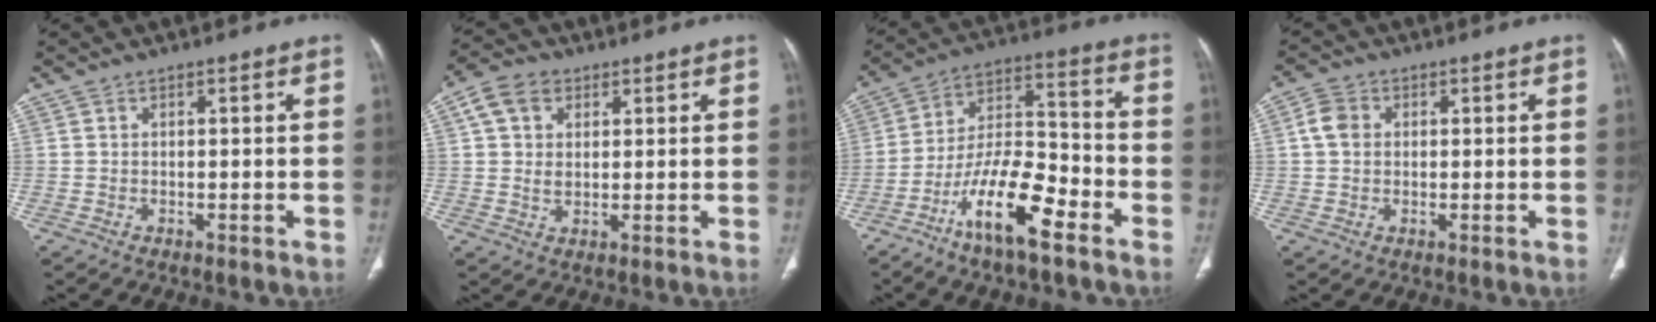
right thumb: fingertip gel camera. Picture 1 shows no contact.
{"total": 7.1, "force": [2.6, 5.2, 4.2], "torque": [-0.066, 0.002, 0.044]}
{"total": 15.2, "force": [-8.6, 4.6, 11.6], "torque": [-0.211, 0.063, -0.156]}
{"total": 4.0, "force": [0.6, 3.2, 2.2], "torque": [-0.039, 0.009, 0.008]}